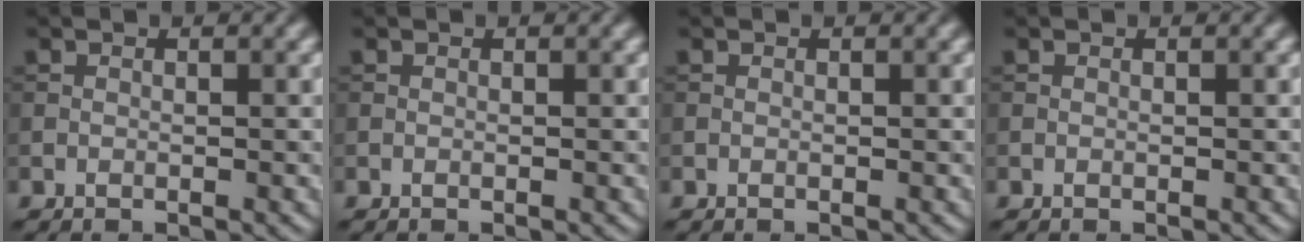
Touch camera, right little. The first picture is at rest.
{"total": 0.0}
{"total": 0.0}
{"total": 0.0}